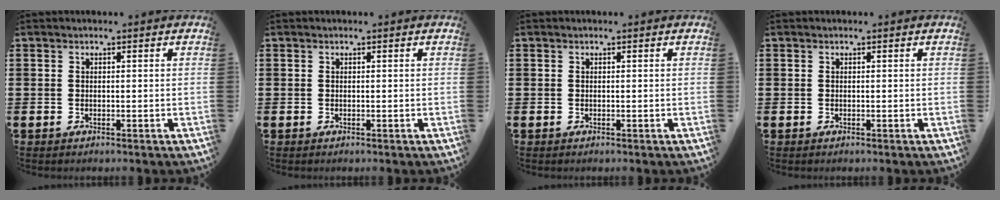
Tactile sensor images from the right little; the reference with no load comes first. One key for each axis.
{"total": 0.0}
{"total": 0.0}
{"total": 0.0}